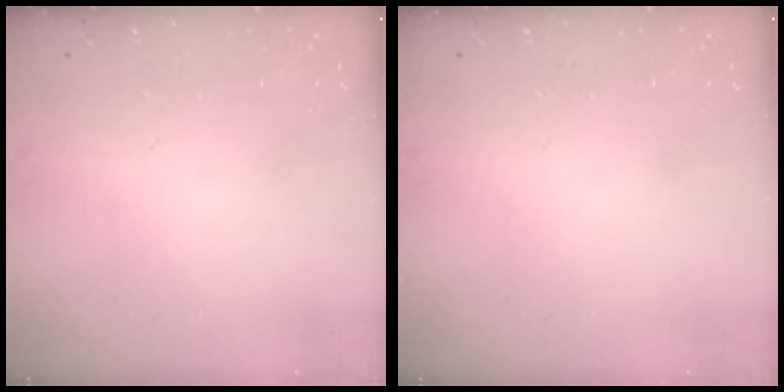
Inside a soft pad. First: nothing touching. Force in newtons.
{"total": 0.0}